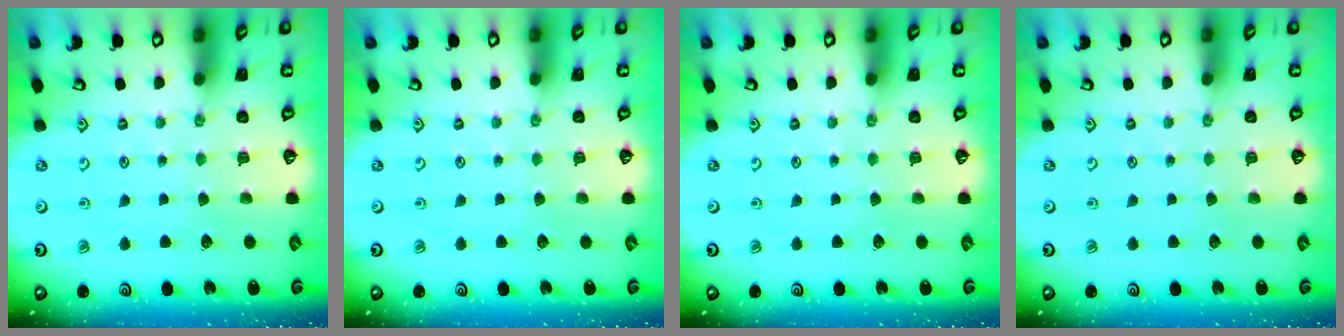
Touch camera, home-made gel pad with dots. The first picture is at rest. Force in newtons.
{"total": 0.0}
{"total": 0.0}
{"total": 0.0}